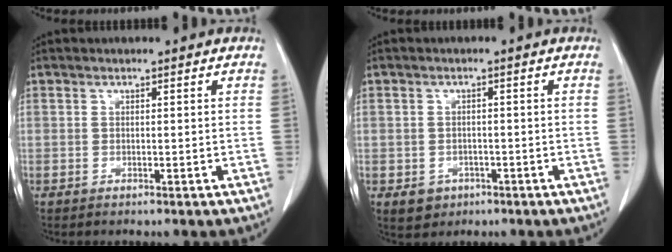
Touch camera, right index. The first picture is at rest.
{"total": 4.1, "force": [-1.7, 3.5, 1.3], "torque": [-0.015, 0.004, -0.015]}